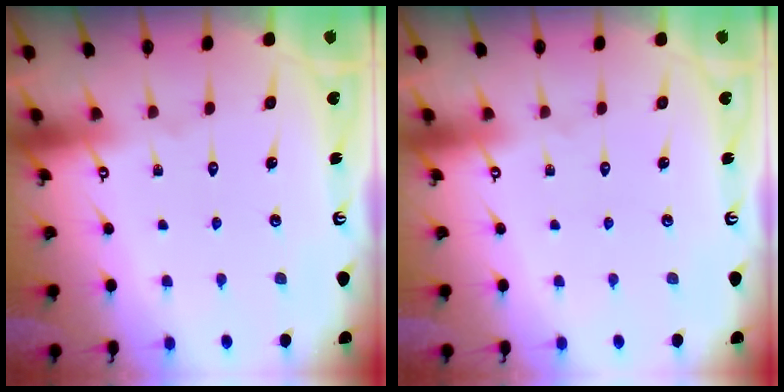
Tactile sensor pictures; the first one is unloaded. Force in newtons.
{"total": 0.0}